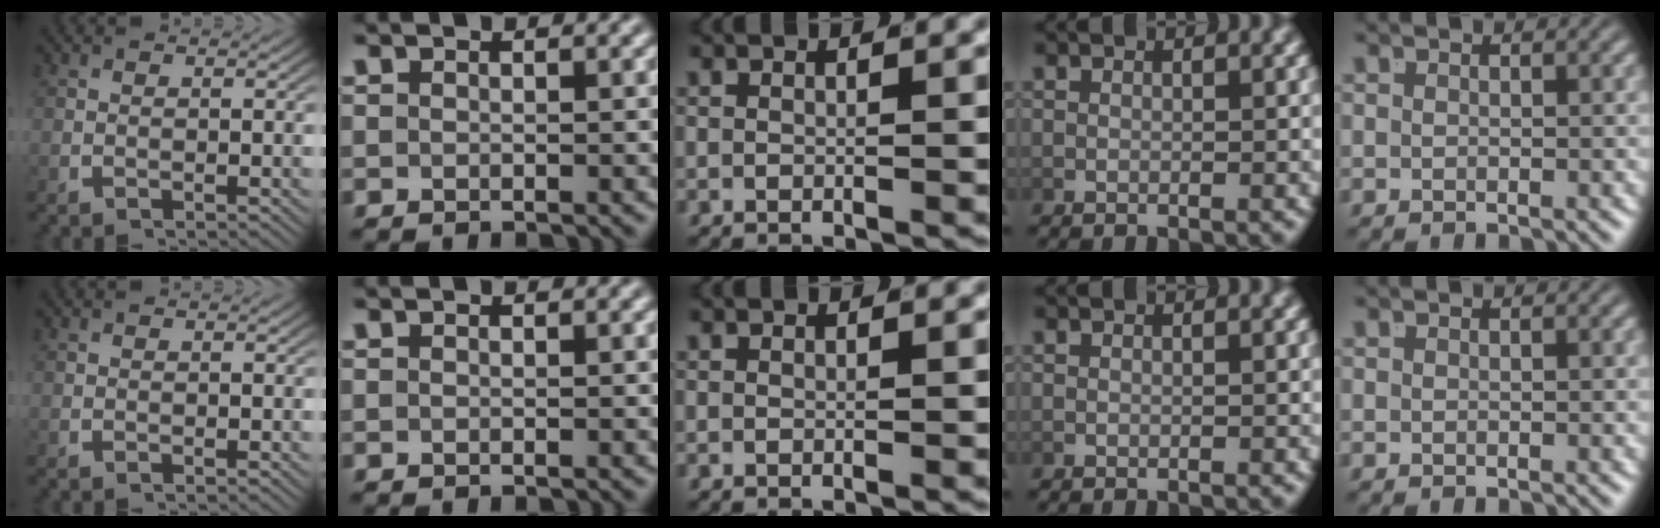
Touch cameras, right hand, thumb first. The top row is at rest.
{}